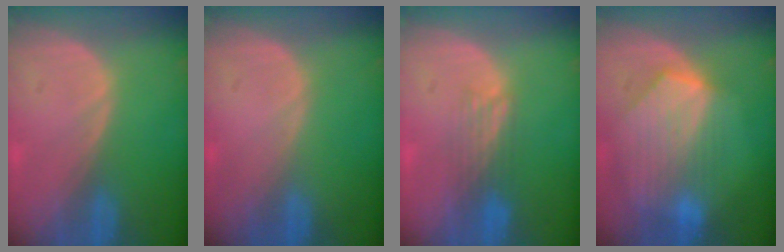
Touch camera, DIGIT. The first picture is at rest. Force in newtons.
{"total": 0.0}
{"total": 4.0, "press": 3.3, "slide": 2.2}
{"total": 8.6, "press": 7.9, "slide": 3.5}